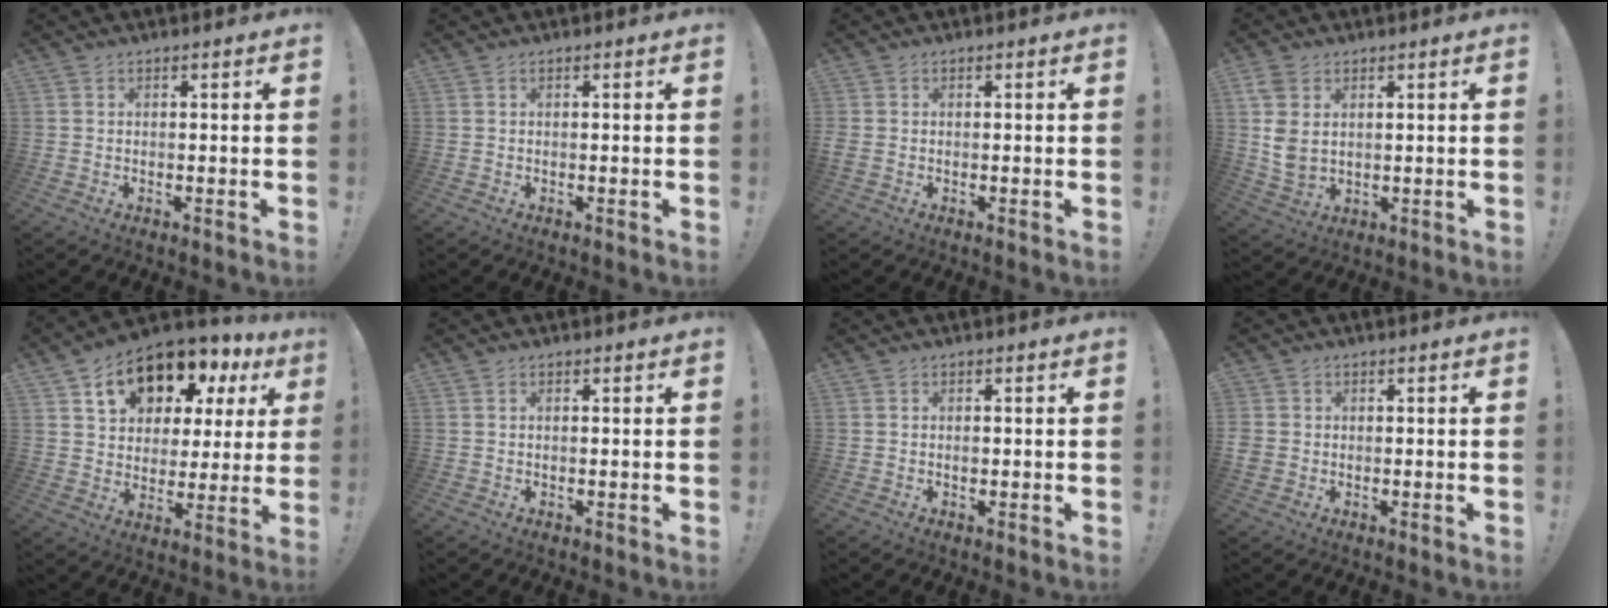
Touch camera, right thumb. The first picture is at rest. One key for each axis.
{"total": 0.0}
{"total": 1.1, "fx": -0.2, "fy": 0.9, "fz": 0.6, "tx": -0.010, "ty": 0.002, "tz": -0.002}
{"total": 8.4, "fx": 2.7, "fy": 6.0, "fz": 5.3, "tx": -0.097, "ty": -0.011, "tz": 0.052}
{"total": 15.1, "fx": 8.9, "fy": 9.1, "fz": 8.0, "tx": -0.120, "ty": -0.058, "tz": 0.162}
{"total": 0.0}
{"total": 0.8, "fx": -0.3, "fy": 0.5, "fz": 0.5, "tx": -0.010, "ty": 0.002, "tz": -0.005}
{"total": 2.9, "fx": -0.1, "fy": 2.7, "fz": 1.0, "tx": -0.018, "ty": 0.001, "tz": -0.003}